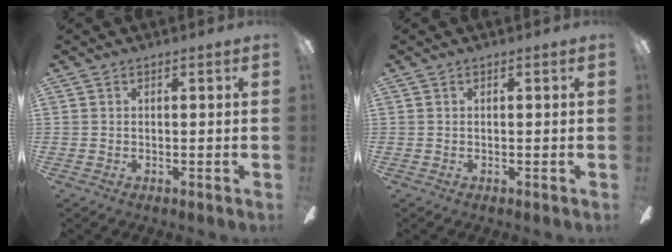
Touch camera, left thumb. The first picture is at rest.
{"total": 0.0}